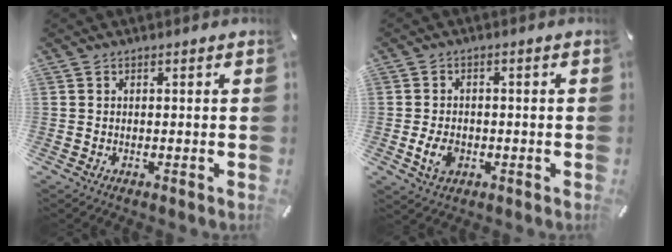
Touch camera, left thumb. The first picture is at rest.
{"total": 5.1, "force": [-1.3, 3.6, 3.3], "torque": [-0.076, 0.001, -0.026]}